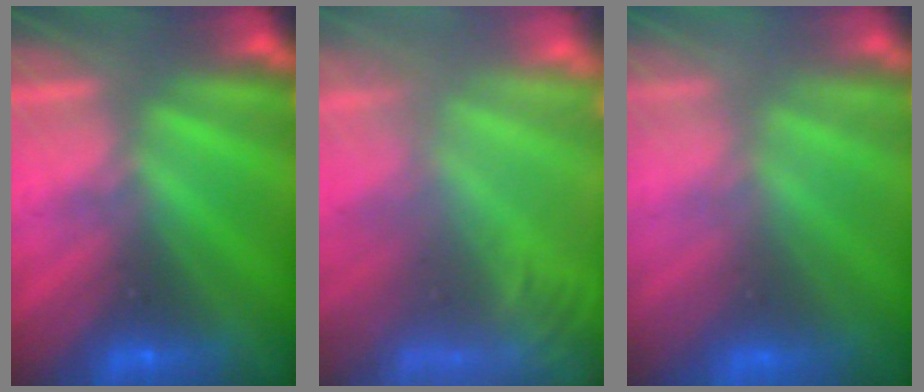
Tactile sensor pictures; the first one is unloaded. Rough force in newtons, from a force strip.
{"total": 7.2}
{"total": 6.0}